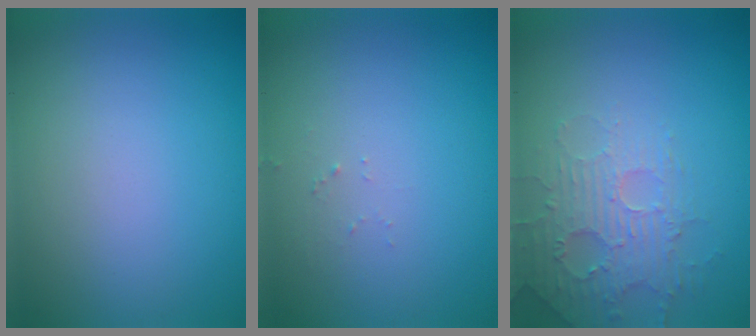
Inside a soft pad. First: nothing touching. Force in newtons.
{"total": 0.7, "press": 0.7, "slide": 0.1}
{"total": 3.7, "press": 3.6, "slide": 0.7}